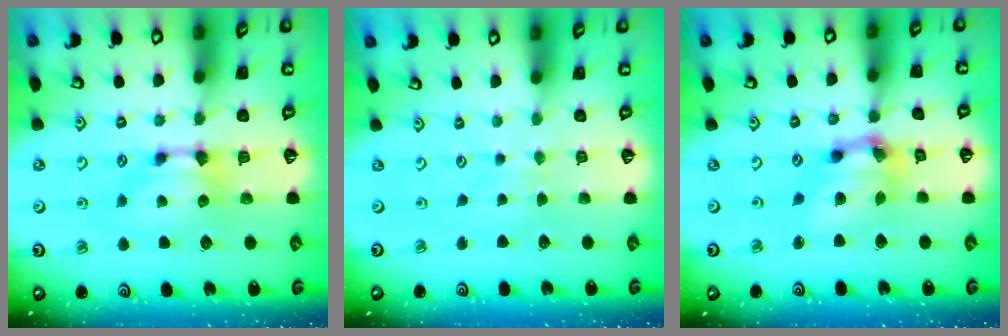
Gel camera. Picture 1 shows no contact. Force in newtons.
{"total": 2.9, "press": 2.9, "slide": 0.4}
{"total": 7.0, "press": 6.6, "slide": 2.3}